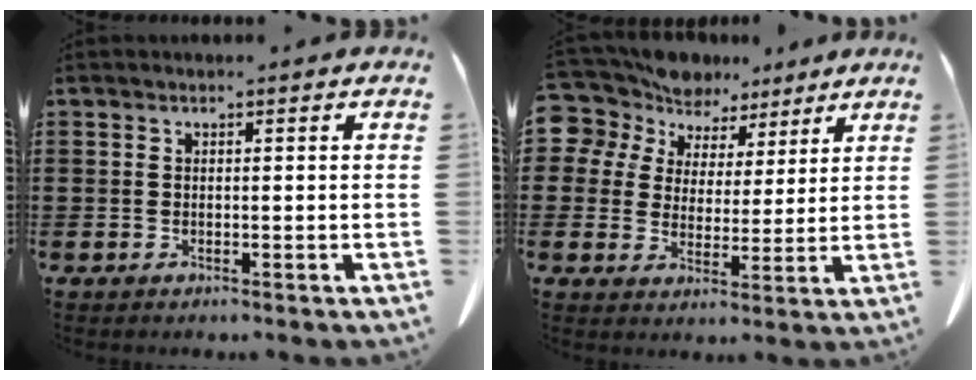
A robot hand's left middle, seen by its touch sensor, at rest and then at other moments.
{"total": 7.5, "force": [5.8, 4.7, 0.6], "torque": [-0.062, -0.023, 0.107]}